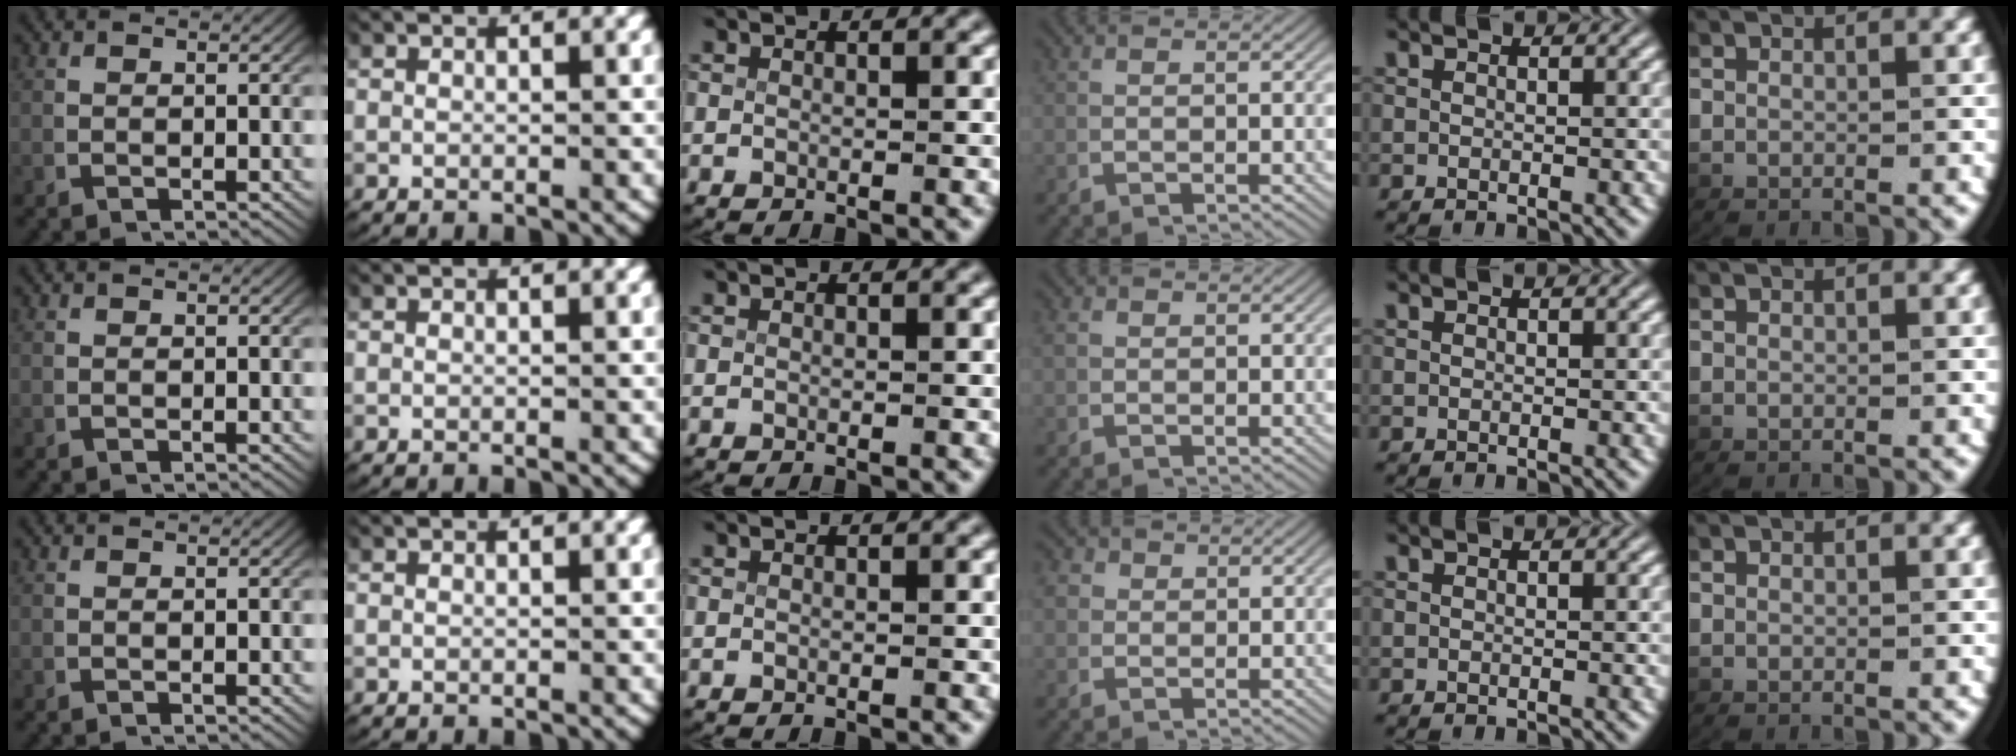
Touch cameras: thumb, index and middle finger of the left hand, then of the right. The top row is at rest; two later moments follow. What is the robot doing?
{"motion": "lift_and_place", "object": "paper towel"}